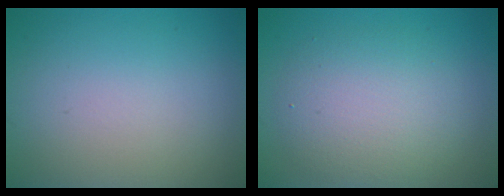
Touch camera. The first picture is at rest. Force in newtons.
{"total": 4.9, "press": 4.9, "slide": 0.4}